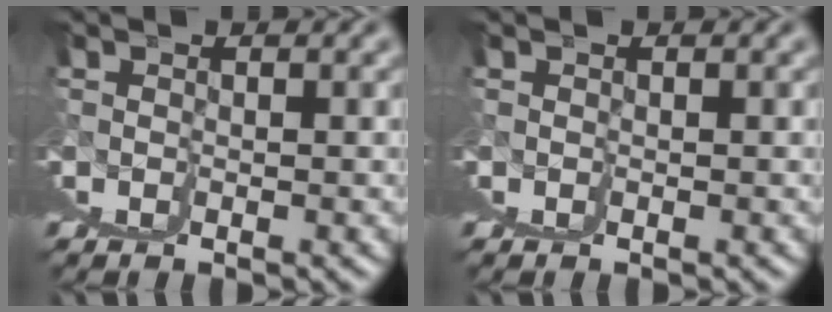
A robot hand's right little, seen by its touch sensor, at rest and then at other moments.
{"total": 0.0}